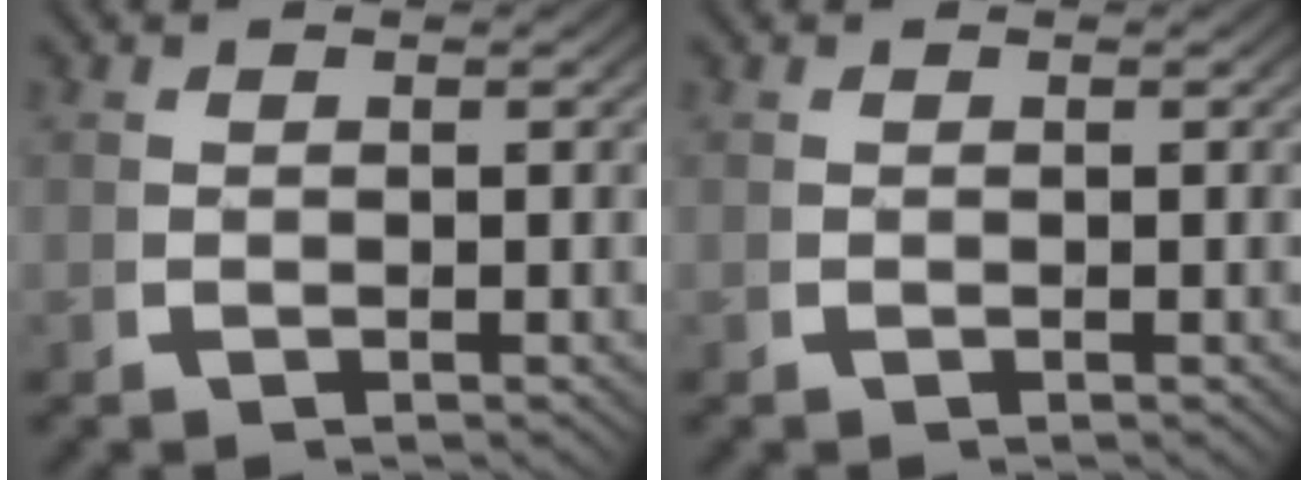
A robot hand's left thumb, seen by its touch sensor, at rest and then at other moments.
{"total": 0.0}